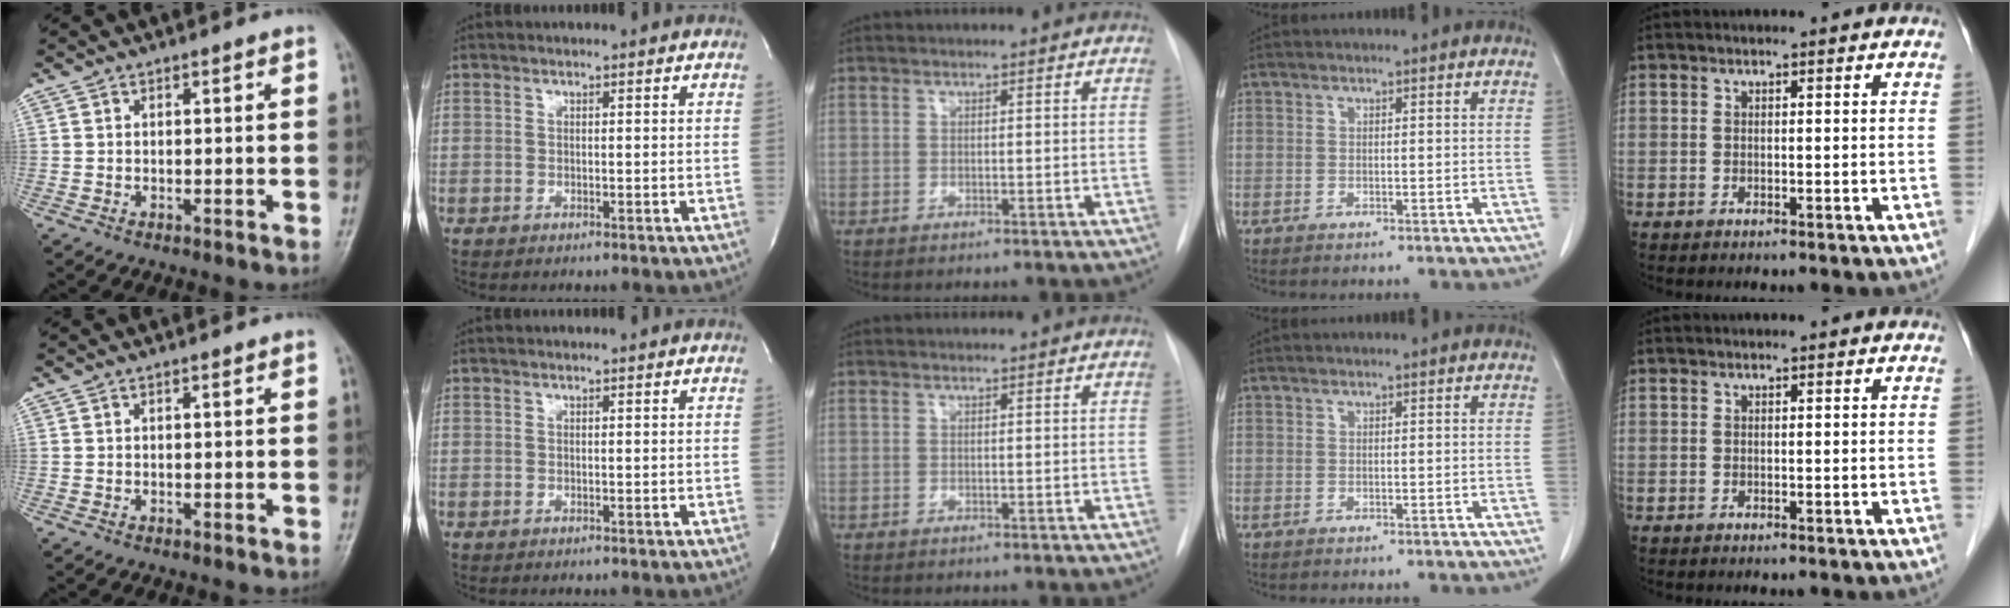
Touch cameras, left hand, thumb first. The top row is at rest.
{}